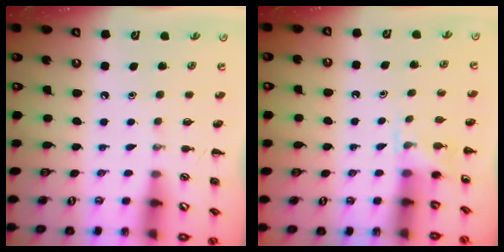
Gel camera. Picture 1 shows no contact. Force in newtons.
{"total": 4.3, "press": 4.1, "slide": 1.2}